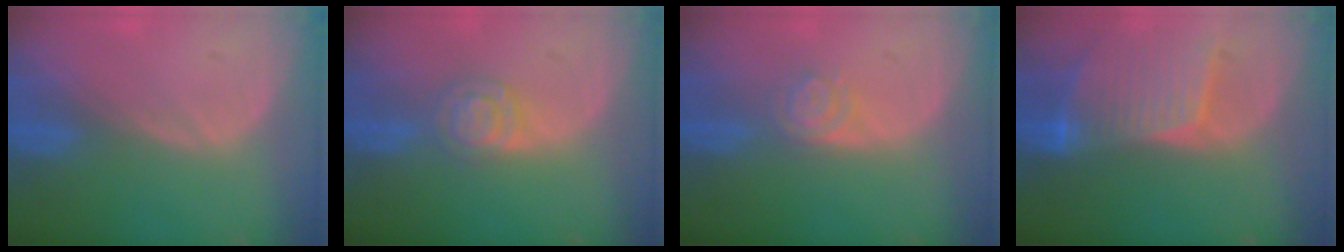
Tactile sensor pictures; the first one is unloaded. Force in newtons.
{"total": 4.6, "press": 4.2, "slide": 1.9}
{"total": 4.0, "press": 3.3, "slide": 2.1}
{"total": 9.0, "press": 8.0, "slide": 4.1}